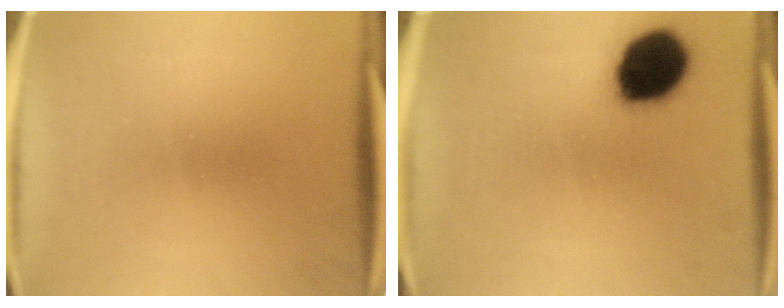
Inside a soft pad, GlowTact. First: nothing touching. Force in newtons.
{"total": 16.0}